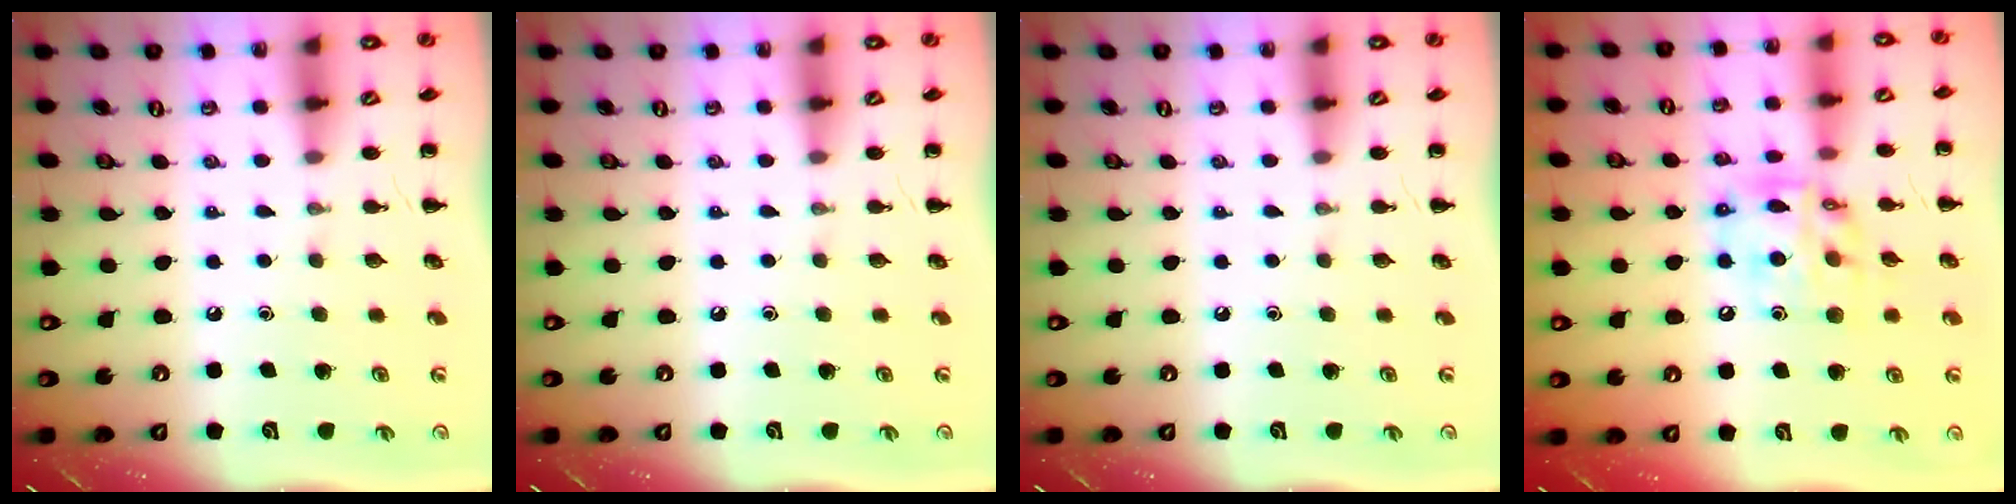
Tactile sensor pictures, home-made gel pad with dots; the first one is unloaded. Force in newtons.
{"total": 0.0}
{"total": 0.0}
{"total": 12.9, "press": 12.5, "slide": 3.0}